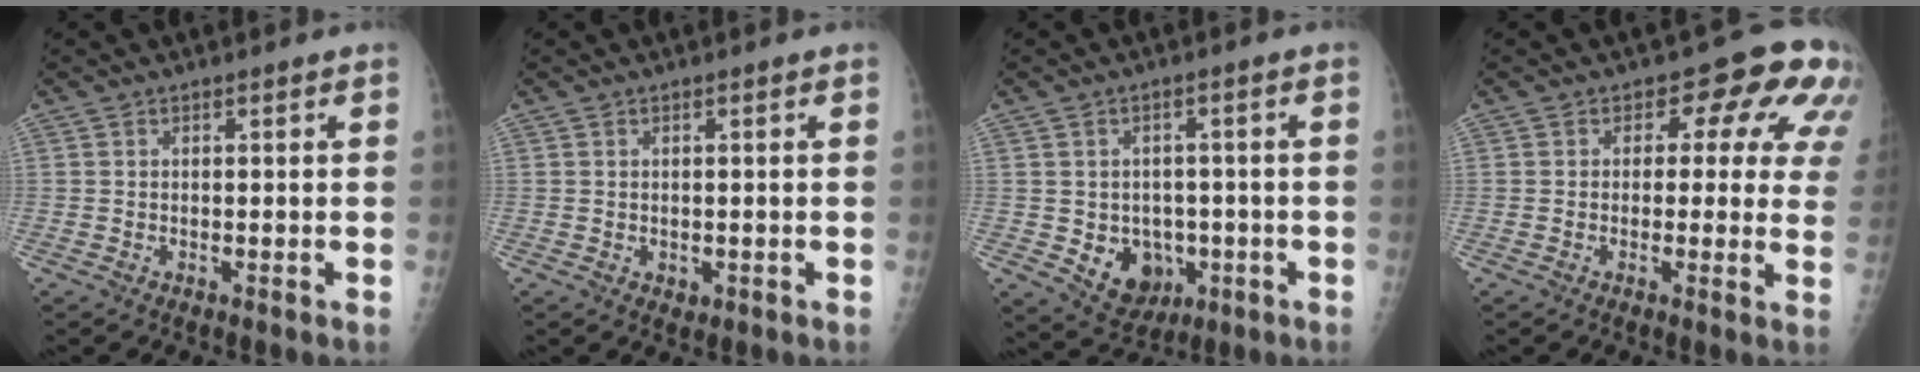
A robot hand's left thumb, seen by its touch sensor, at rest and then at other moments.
{"total": 1.3, "force": [-0.2, 1.0, 0.7], "torque": [-0.007, -0.001, 0.003]}
{"total": 8.6, "force": [-2.0, 7.0, 4.6], "torque": [-0.034, 0.008, -0.013]}
{"total": 10.8, "force": [4.2, 6.4, 7.6], "torque": [-0.035, -0.009, 0.029]}